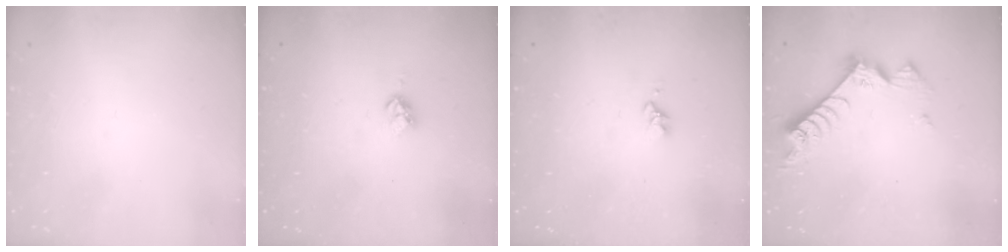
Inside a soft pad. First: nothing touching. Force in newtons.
{"total": 4.4, "press": 4.3, "slide": 0.6}
{"total": 2.8, "press": 2.8, "slide": 0.3}
{"total": 7.6, "press": 7.6, "slide": 0.4}